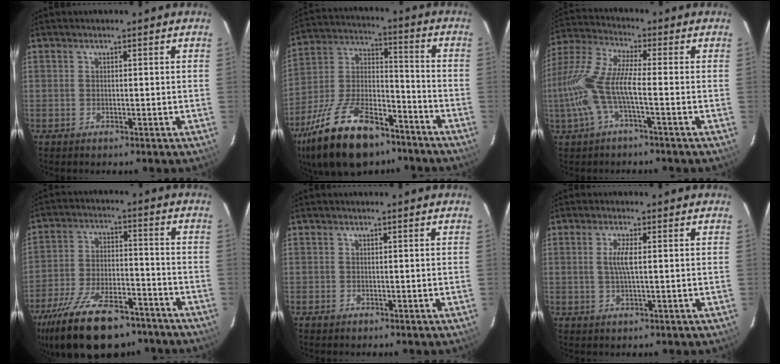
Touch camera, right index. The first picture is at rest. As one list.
[{"total": 24.1, "force": [-15.5, 11.1, 14.8], "torque": [-0.294, 0.002, -0.255]}, {"total": 13.3, "force": [-3.3, 2.7, 12.5], "torque": [-0.259, -0.005, -0.066]}, {"total": 22.9, "force": [-16.8, 9.7, 12.1], "torque": [-0.247, -0.022, -0.258]}, {"total": 1.0, "force": [-0.4, 1.0, -0.1], "torque": [0.001, 0.003, -0.003]}, {"total": 3.5, "force": [0.4, 0.4, 3.4], "torque": [-0.067, -0.001, 0.008]}]